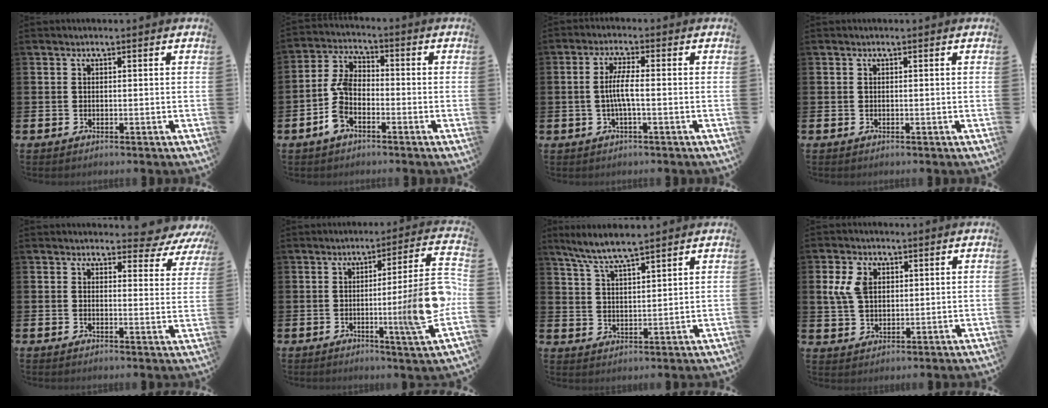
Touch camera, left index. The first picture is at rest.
{"total": 5.7, "force": [-2.0, 3.3, 4.2], "torque": [-0.104, 0.003, -0.046]}
{"total": 3.5, "force": [-0.5, 0.5, 3.4], "torque": [-0.063, 0.002, -0.012]}
{"total": 0.0}
{"total": 3.4, "force": [3.1, 1.3, 0.6], "torque": [-0.001, -0.026, 0.048]}
{"total": 12.1, "force": [-1.6, -0.5, 11.9], "torque": [-0.161, -0.026, -0.039]}
{"total": 6.3, "force": [5.9, 0.2, 2.2], "torque": [-0.068, -0.020, 0.107]}
{"total": 5.1, "force": [2.1, 3.6, 3.0], "torque": [-0.057, 0.009, 0.035]}